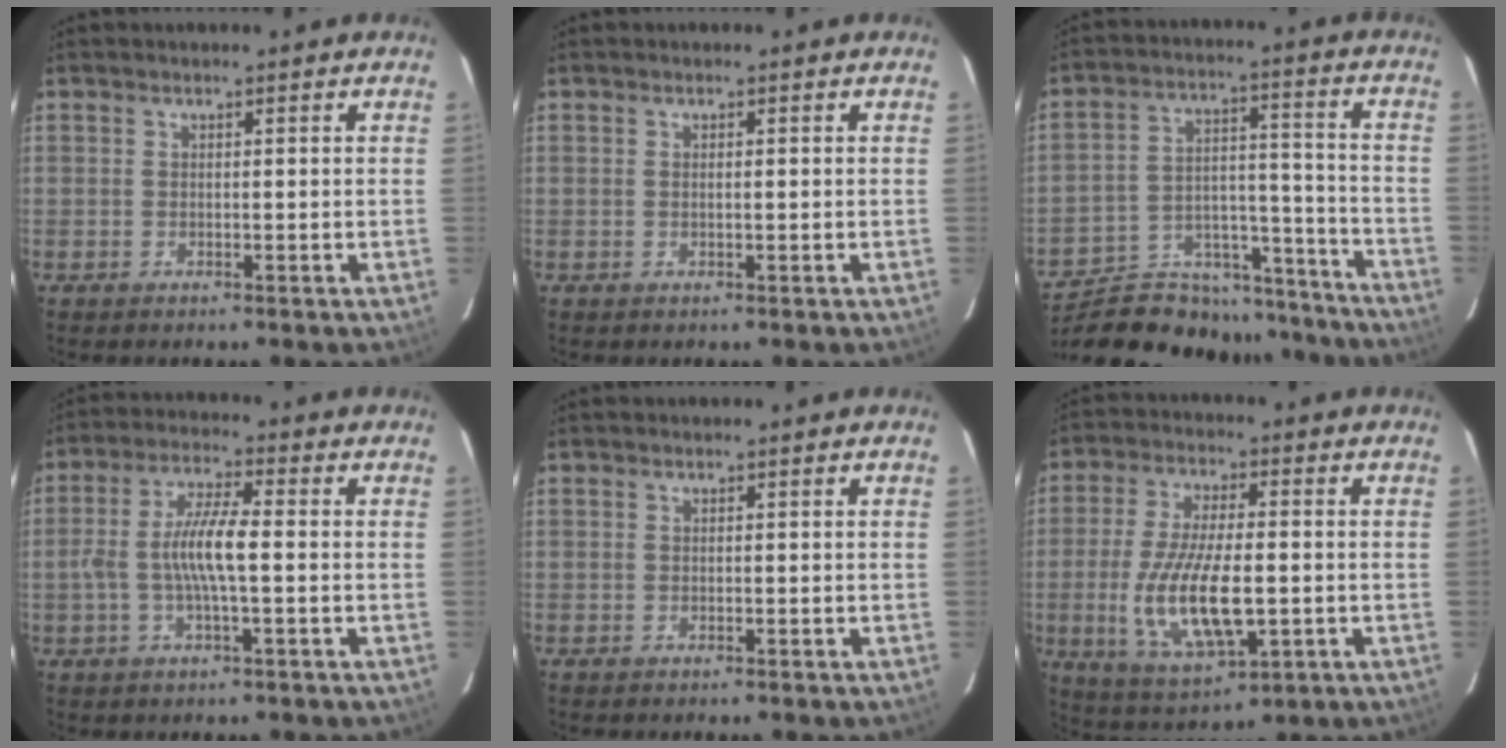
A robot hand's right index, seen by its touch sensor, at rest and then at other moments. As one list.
[{"total": 0.5, "force": [0.0, 0.0, 0.5], "torque": [-0.010, 0.002, 0.000]}, {"total": 25.7, "force": [-23.0, 8.6, 7.5], "torque": [-0.143, 0.036, -0.320]}, {"total": 8.4, "force": [-0.9, 1.4, 8.3], "torque": [-0.165, 0.005, -0.018]}, {"total": 0.0}, {"total": 15.6, "force": [-2.7, 6.2, 14.1], "torque": [-0.283, -0.019, -0.038]}]